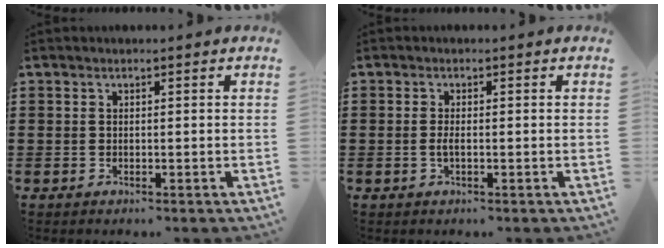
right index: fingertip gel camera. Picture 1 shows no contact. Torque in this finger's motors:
{"motor_torque": [0.00, 0.00, 0.01, 0.01]}